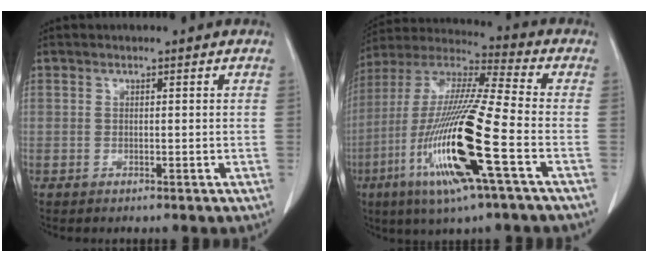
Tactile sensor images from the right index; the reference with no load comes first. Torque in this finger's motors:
{"motor_torque": [2.14, 0.00, 1.05, 0.21]}